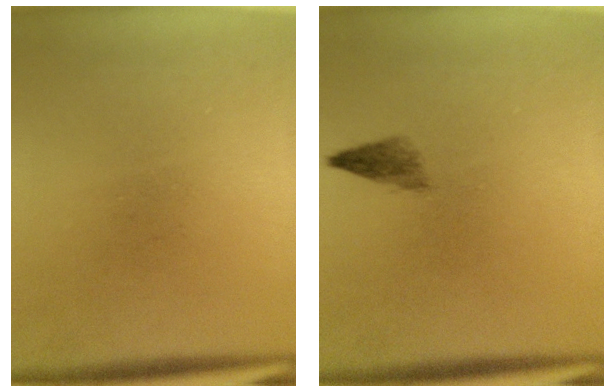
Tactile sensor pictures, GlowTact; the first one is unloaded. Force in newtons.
{"total": 1.9}